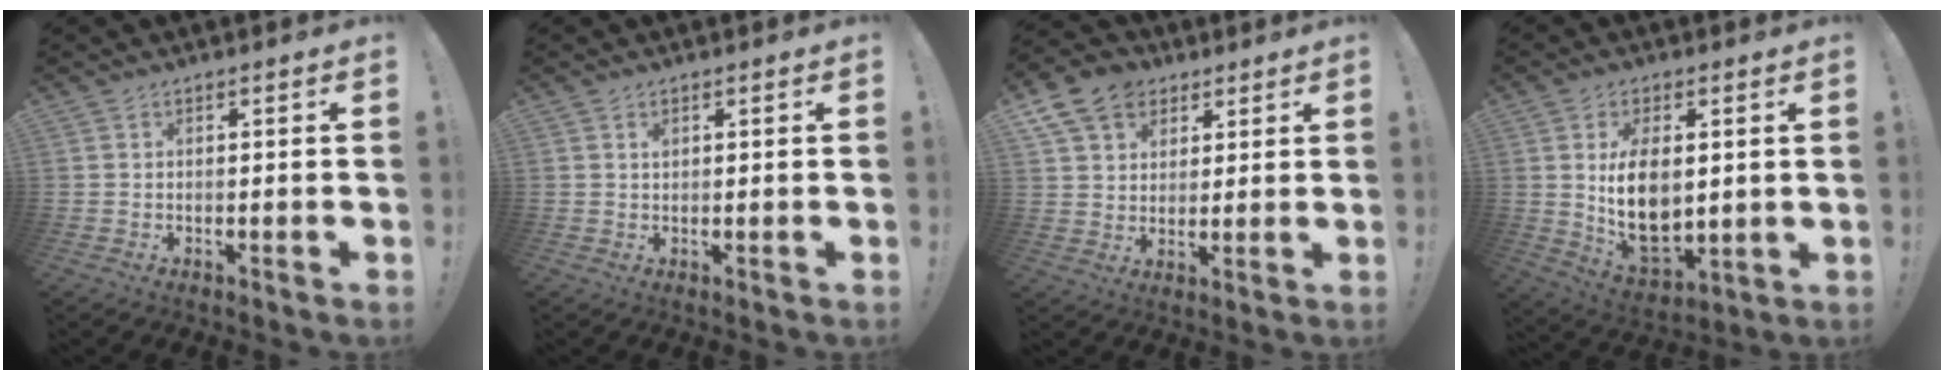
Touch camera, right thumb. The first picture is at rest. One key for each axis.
{"total": 0.8, "fx": 0.5, "fy": 0.5, "fz": 0.4, "tx": 0.000, "ty": -0.002, "tz": 0.008}
{"total": 12.3, "fx": 6.2, "fy": 9.4, "fz": 4.8, "tx": -0.076, "ty": -0.026, "tz": 0.125}
{"total": 13.2, "fx": 2.3, "fy": 8.1, "fz": 10.2, "tx": -0.177, "ty": -0.025, "tz": 0.041}